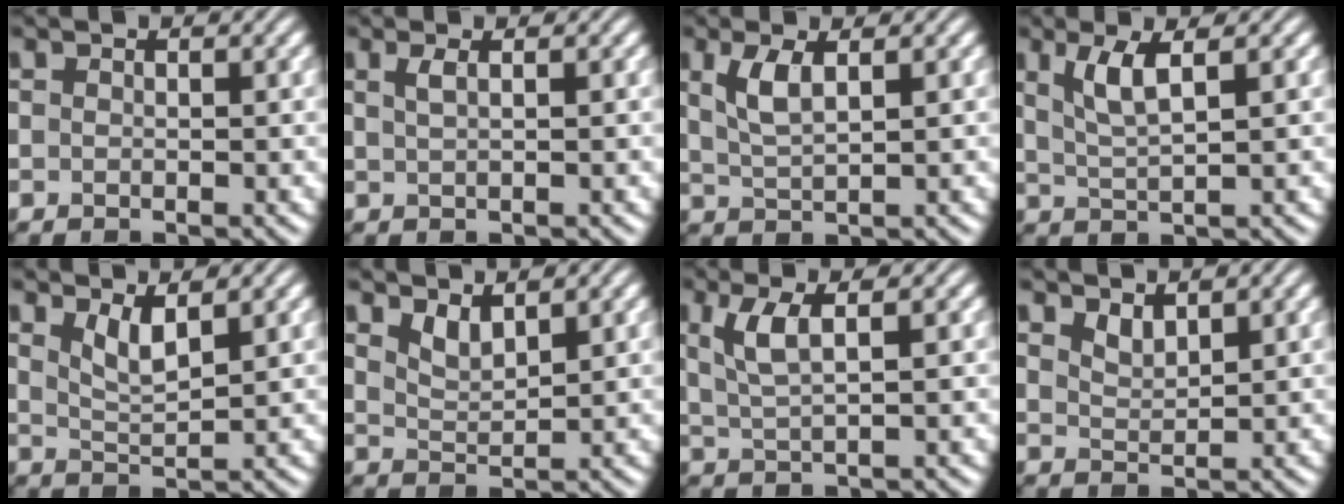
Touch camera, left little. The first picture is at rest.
{"total": 1.3, "force": [0.5, 0.5, 1.1], "torque": [-0.017, 0.003, 0.008]}
{"total": 2.7, "force": [1.1, 0.9, 2.3], "torque": [-0.053, -0.001, 0.025]}
{"total": 3.1, "force": [1.4, 0.7, 2.7], "torque": [-0.057, -0.001, 0.031]}
{"total": 2.4, "force": [1.6, 0.6, 1.7], "torque": [-0.035, -0.010, 0.033]}
{"total": 1.9, "force": [1.5, 0.6, 1.0], "torque": [-0.024, -0.008, 0.034]}
{"total": 3.1, "force": [1.2, 0.8, 2.8], "torque": [-0.058, 0.000, 0.026]}
{"total": 1.6, "force": [1.3, 0.5, 0.7], "torque": [-0.018, -0.006, 0.030]}